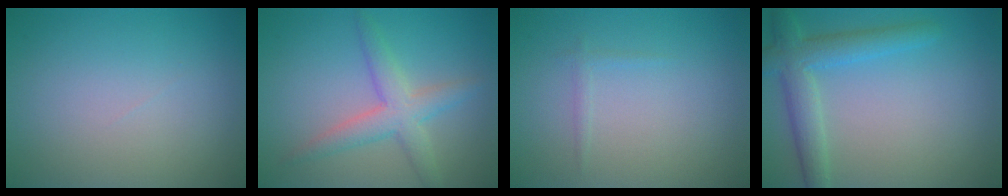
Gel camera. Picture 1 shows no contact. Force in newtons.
{"total": 3.6, "press": 3.6, "slide": 0.1}
{"total": 0.6, "press": 0.6, "slide": 0.0}
{"total": 4.0, "press": 4.0, "slide": 0.1}